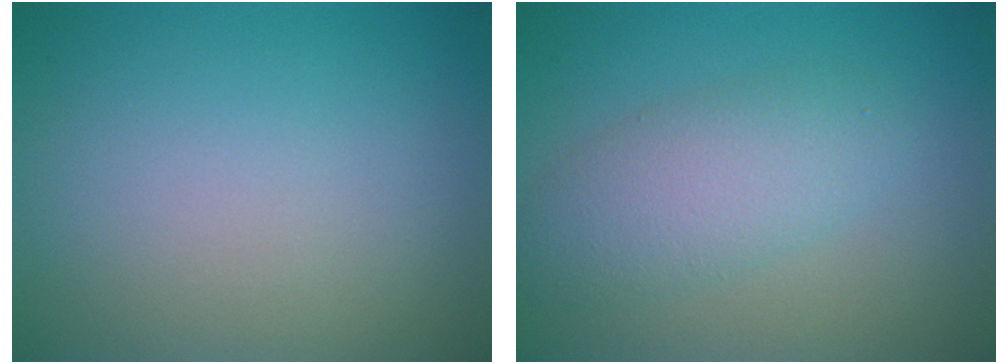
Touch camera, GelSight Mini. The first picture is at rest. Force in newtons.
{"total": 4.0, "press": 4.0, "slide": 0.1}